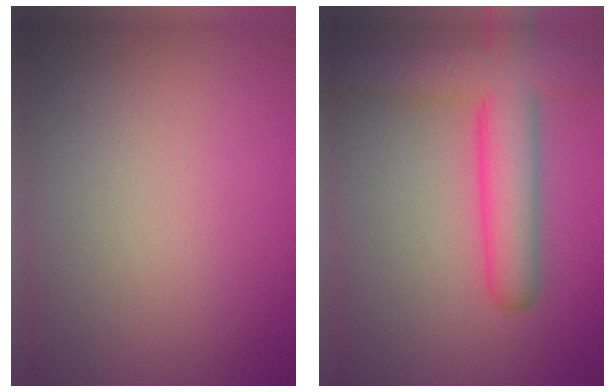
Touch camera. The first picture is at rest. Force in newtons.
{"total": 6.5, "press": 6.5, "slide": 0.3}